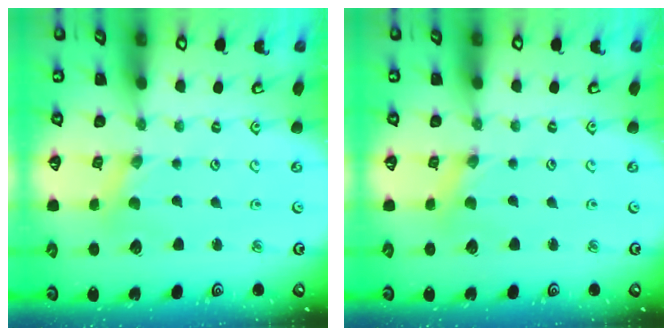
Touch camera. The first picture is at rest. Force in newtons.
{"total": 0.0}